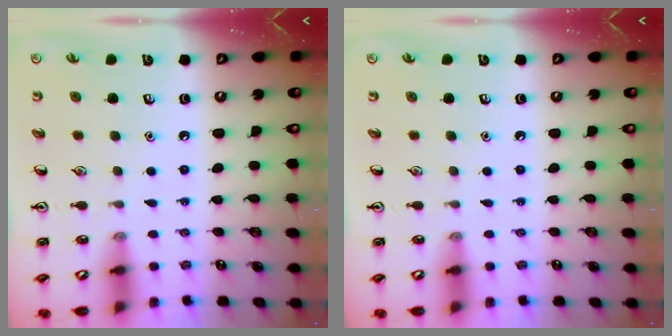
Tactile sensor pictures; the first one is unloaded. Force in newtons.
{"total": 0.0}